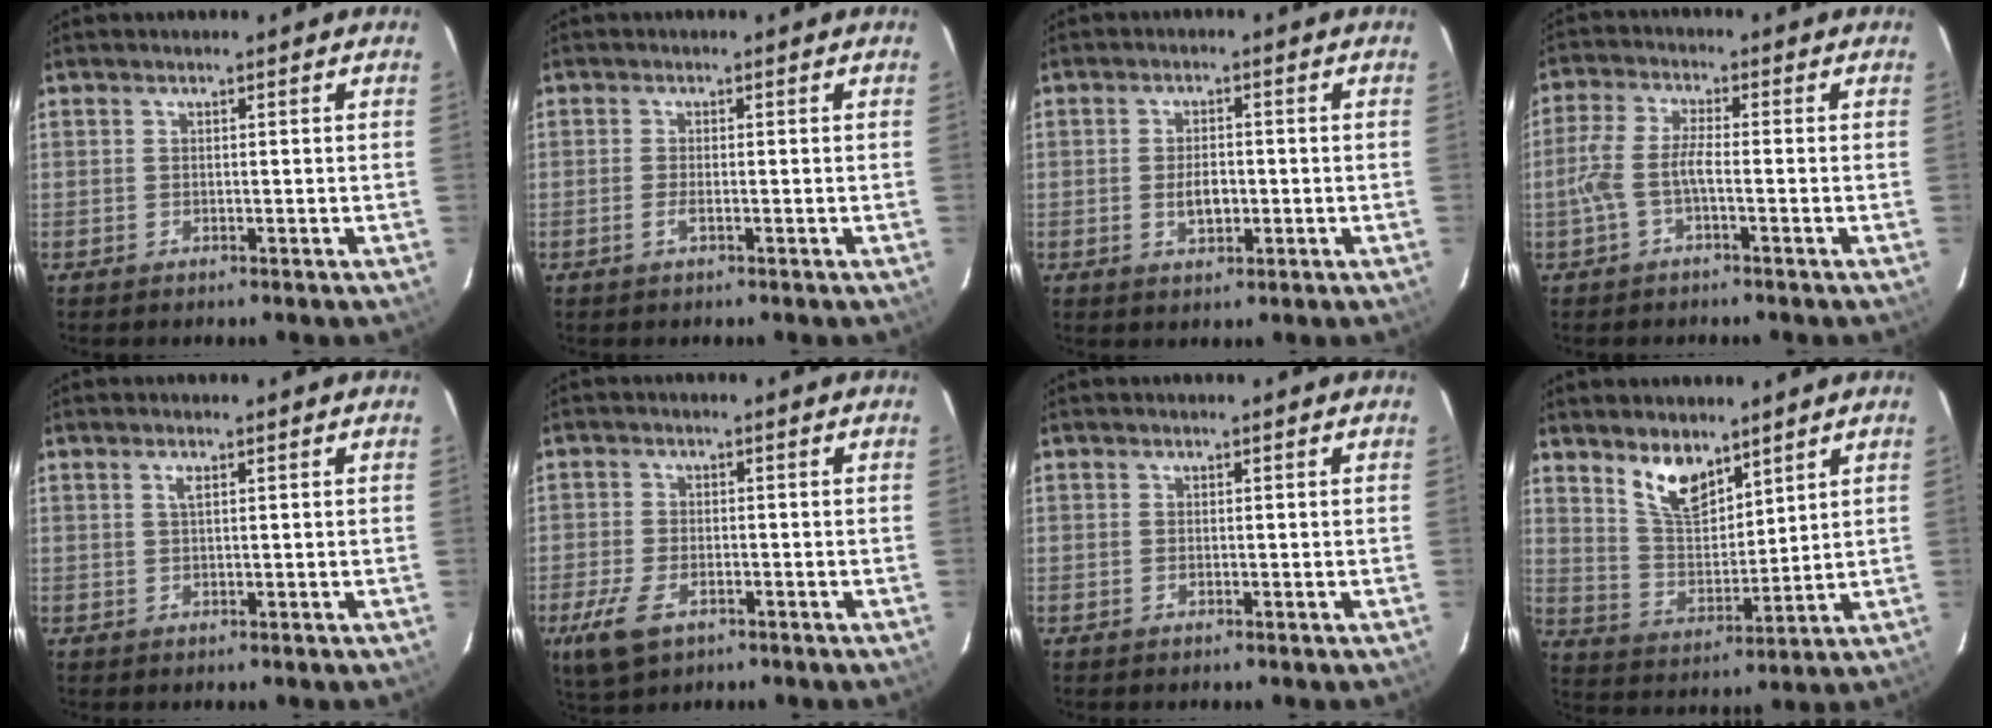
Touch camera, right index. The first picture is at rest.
{"total": 1.5, "force": [-0.7, 0.2, 1.3], "torque": [-0.028, -0.001, -0.013]}
{"total": 4.0, "force": [-0.8, 2.2, 3.2], "torque": [-0.059, -0.003, -0.008]}
{"total": 4.9, "force": [-1.8, 1.0, 4.5], "torque": [-0.106, 0.008, -0.035]}
{"total": 1.1, "force": [0.5, 0.3, 1.0], "torque": [-0.020, 0.002, 0.009]}
{"total": 7.7, "force": [-3.9, 4.0, 5.3], "torque": [-0.132, -0.017, -0.072]}
{"total": 0.0}
{"total": 9.2, "force": [6.4, 4.0, 5.1], "torque": [-0.090, 0.001, 0.130]}